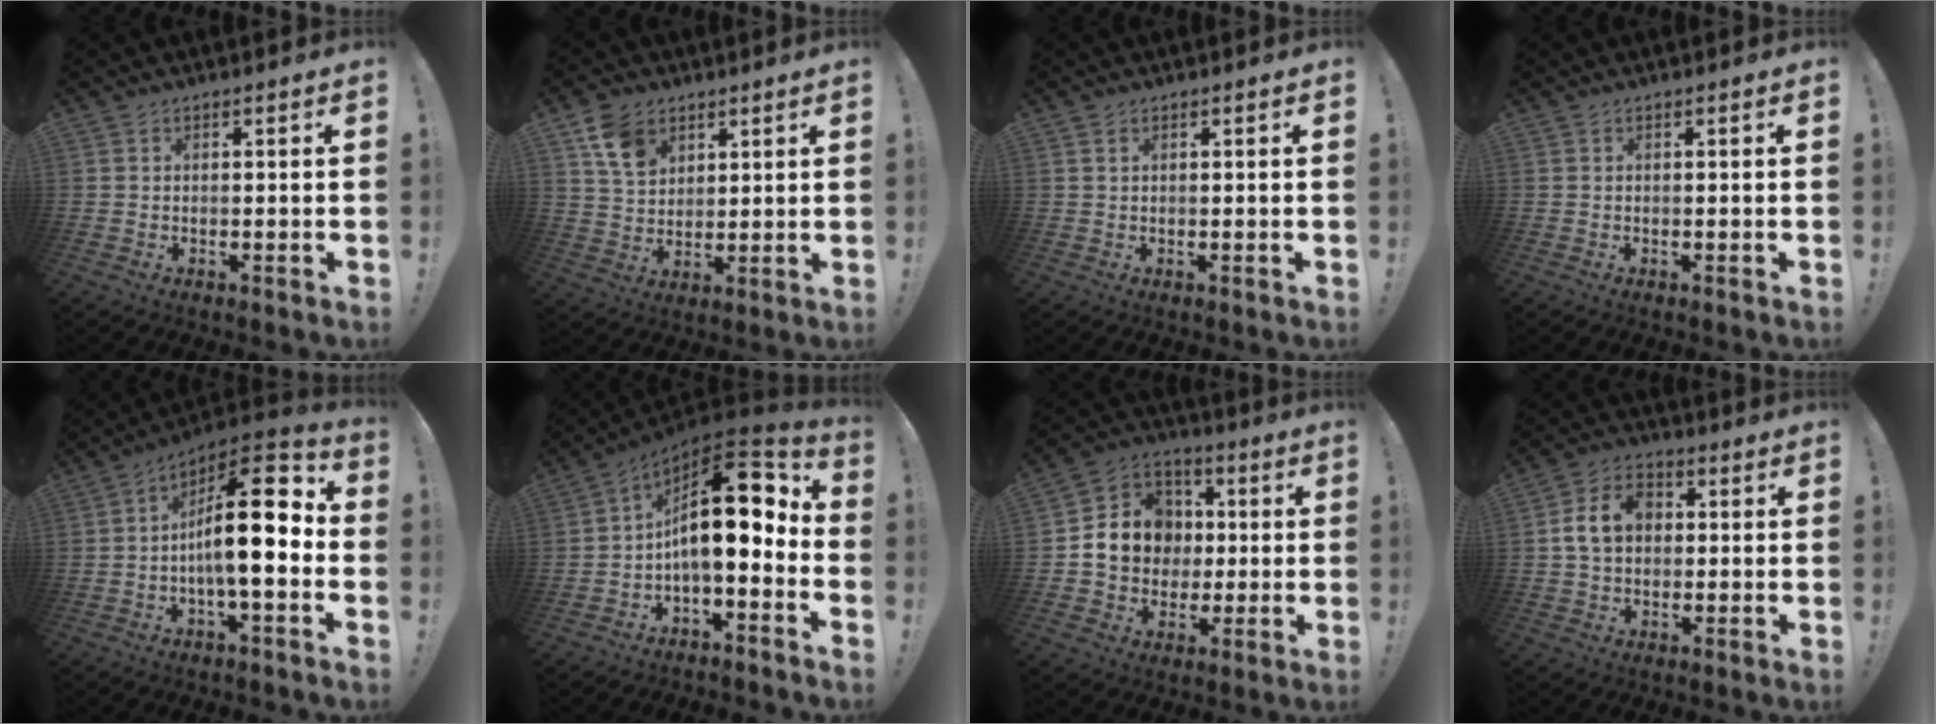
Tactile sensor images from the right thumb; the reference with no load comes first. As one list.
[{"total": 10.2, "force": [5.8, 7.0, 4.6], "torque": [-0.071, -0.023, 0.112]}, {"total": 0.9, "force": [0.5, 0.4, 0.6], "torque": [-0.006, -0.002, 0.008]}, {"total": 0.0}, {"total": 18.7, "force": [0.1, 5.9, 17.8], "torque": [-0.270, 0.002, -0.001]}, {"total": 17.2, "force": [3.0, 6.9, 15.5], "torque": [-0.262, -0.013, 0.049]}, {"total": 13.5, "force": [0.0, 12.1, 6.0], "torque": [-0.083, 0.012, 0.011]}, {"total": 10.4, "force": [1.1, 8.0, 6.6], "torque": [-0.113, 0.018, 0.025]}]